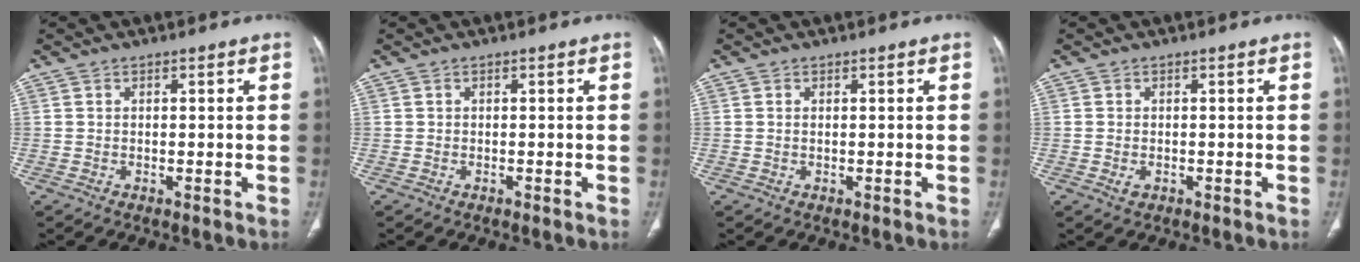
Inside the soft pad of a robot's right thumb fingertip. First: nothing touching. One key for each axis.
{"total": 0.0}
{"total": 0.0}
{"total": 1.5, "fx": -0.4, "fy": 1.1, "fz": 0.9, "tx": -0.020, "ty": 0.002, "tz": -0.004}